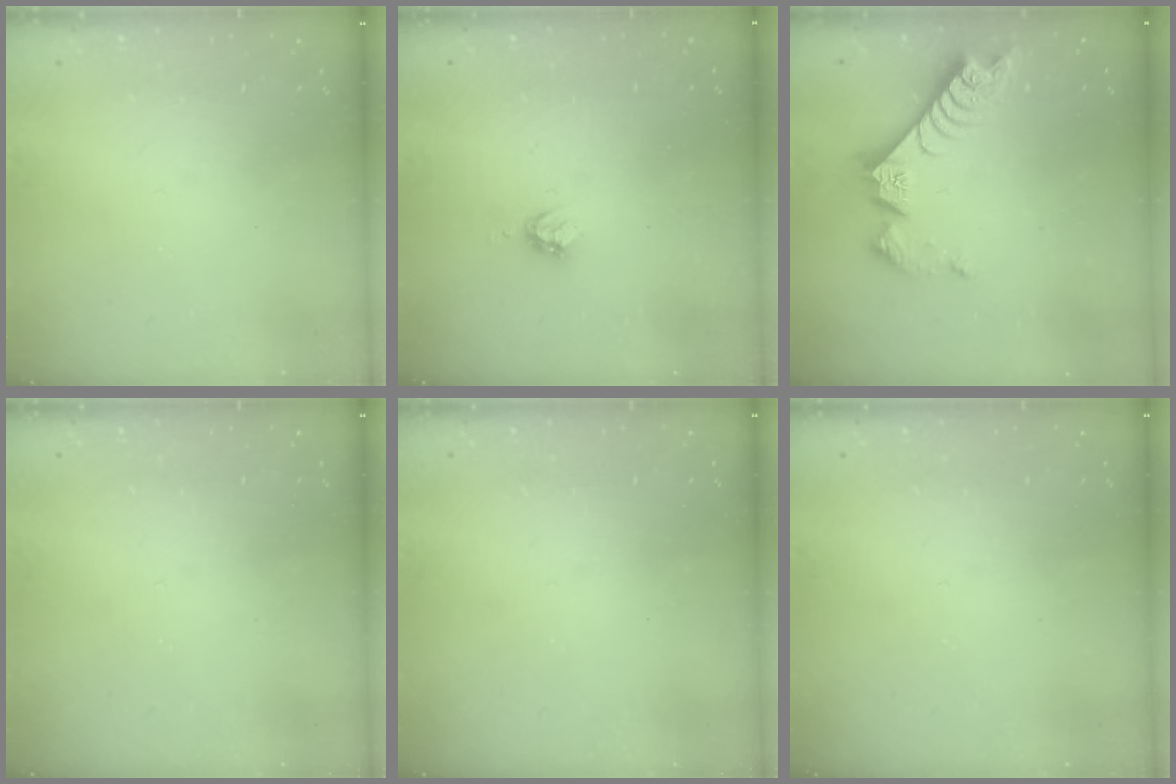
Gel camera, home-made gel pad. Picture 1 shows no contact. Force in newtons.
{"total": 4.5, "press": 4.5, "slide": 0.5}
{"total": 8.4, "press": 8.4, "slide": 0.3}
{"total": 0.0}
{"total": 0.0}
{"total": 0.0}